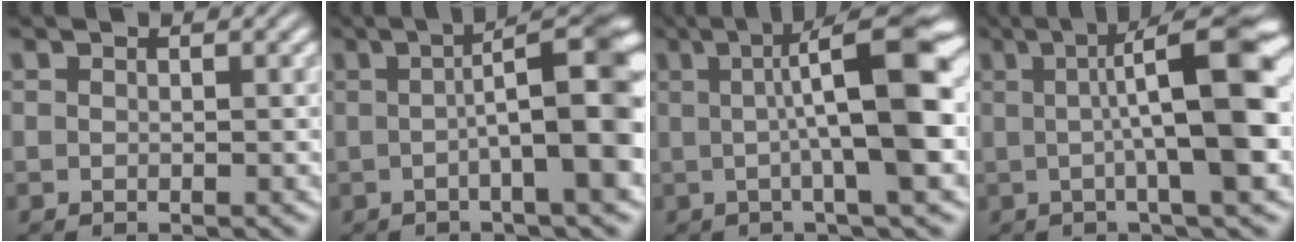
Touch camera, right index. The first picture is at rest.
{"total": 9.0, "force": [0.0, 1.9, 8.8], "torque": [-0.089, -0.005, 0.001]}
{"total": 9.9, "force": [1.7, 1.0, 9.7], "torque": [-0.118, 0.024, 0.021]}
{"total": 9.8, "force": [1.5, 1.0, 9.6], "torque": [-0.114, 0.023, 0.019]}